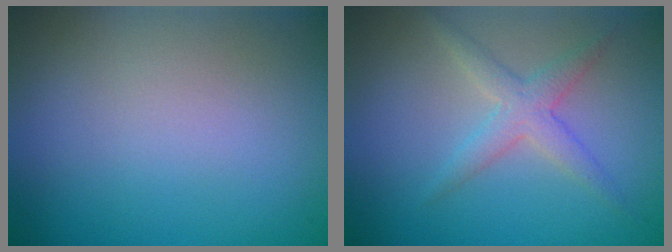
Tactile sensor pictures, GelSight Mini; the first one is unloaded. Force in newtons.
{"total": 2.4, "press": 2.4, "slide": 0.1}